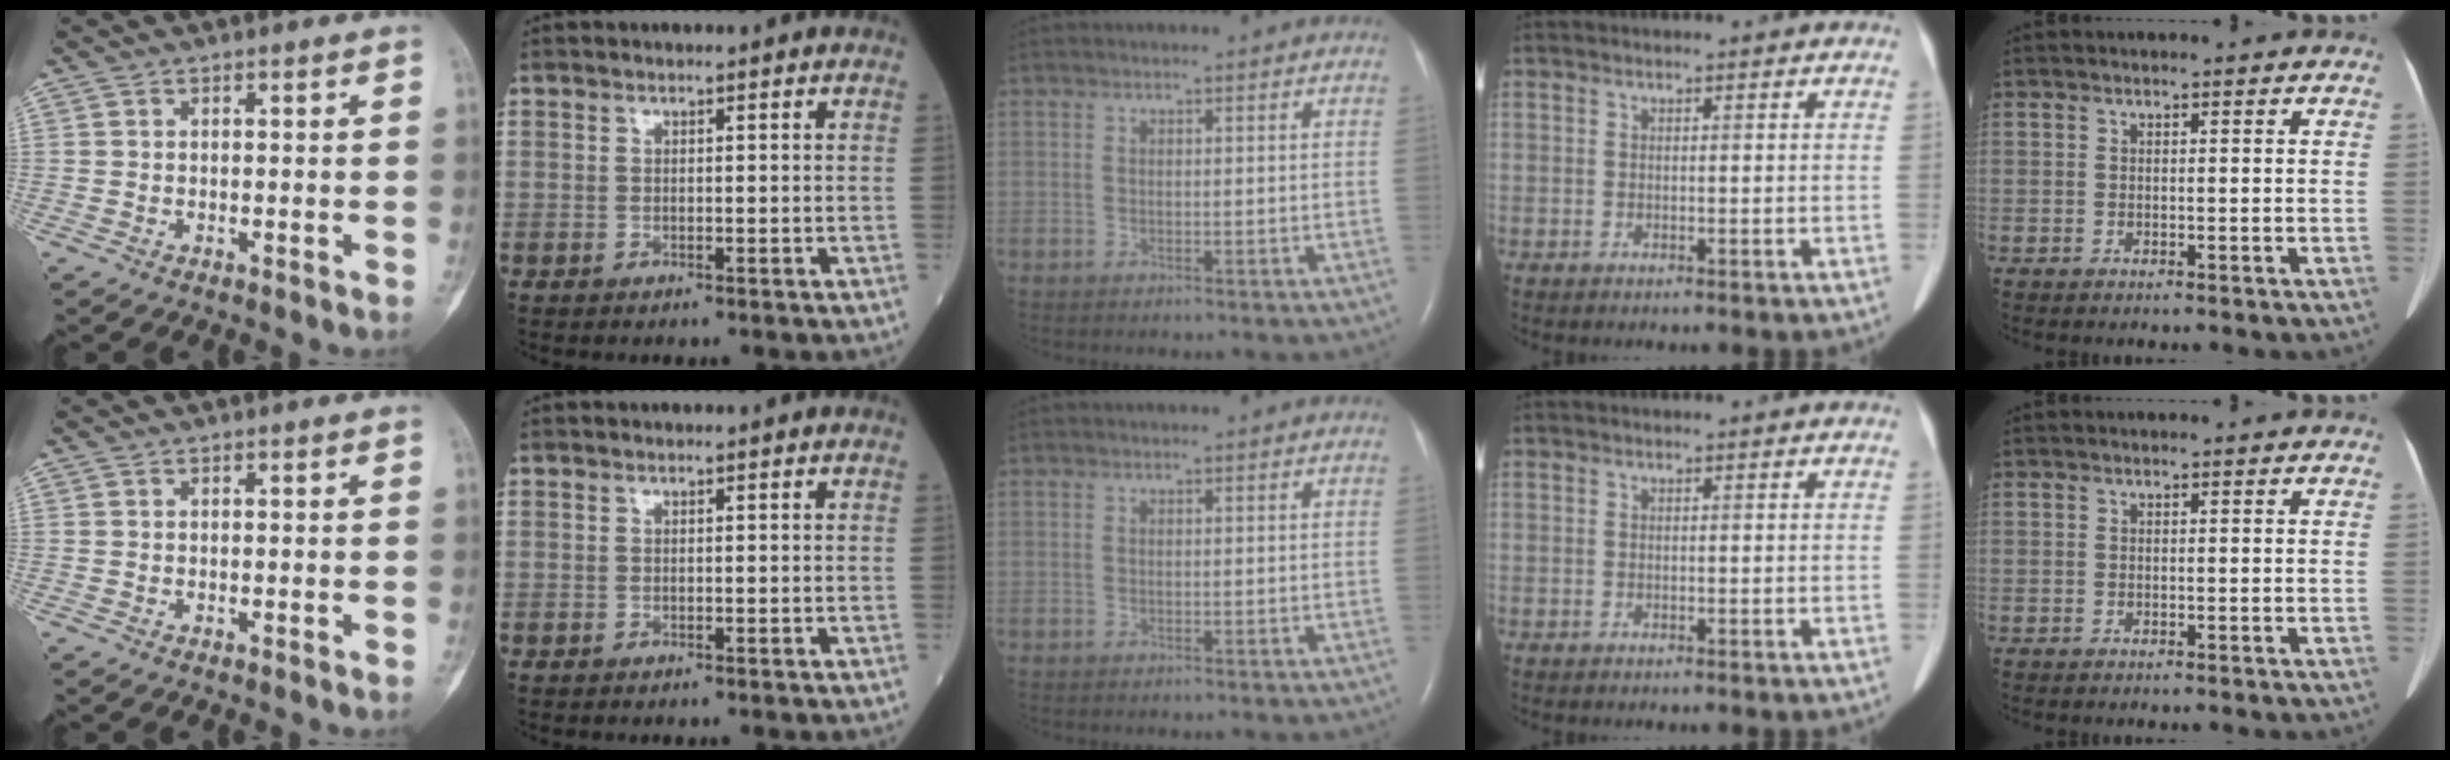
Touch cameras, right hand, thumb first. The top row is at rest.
{}